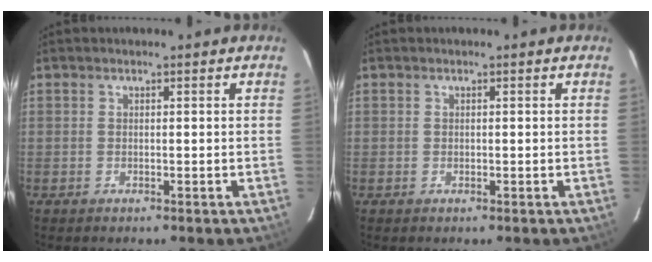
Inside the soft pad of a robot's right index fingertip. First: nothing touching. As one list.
[{"total": 0.0}]